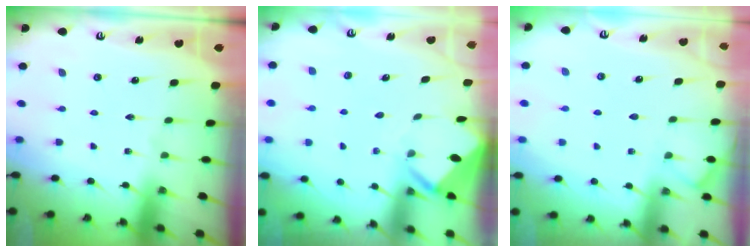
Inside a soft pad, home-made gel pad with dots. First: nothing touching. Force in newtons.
{"total": 3.3, "press": 3.2, "slide": 0.3}
{"total": 4.3, "press": 4.3, "slide": 0.6}